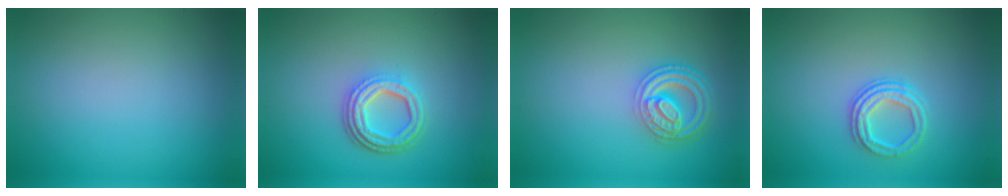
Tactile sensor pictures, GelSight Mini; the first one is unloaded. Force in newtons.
{"total": 4.2, "press": 3.2, "slide": 2.7}
{"total": 4.5, "press": 3.6, "slide": 2.7}
{"total": 3.0, "press": 2.4, "slide": 1.7}